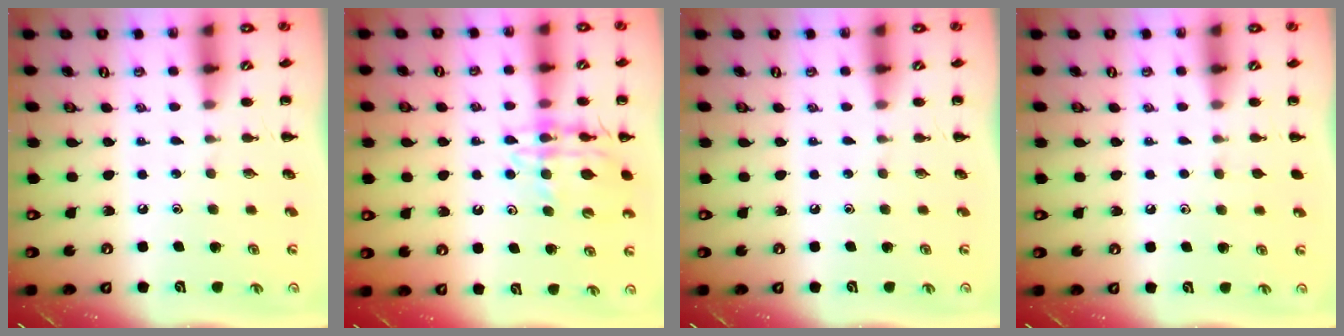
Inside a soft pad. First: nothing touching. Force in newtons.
{"total": 13.1, "press": 12.9, "slide": 2.7}
{"total": 0.0}
{"total": 1.5, "press": 1.3, "slide": 0.7}